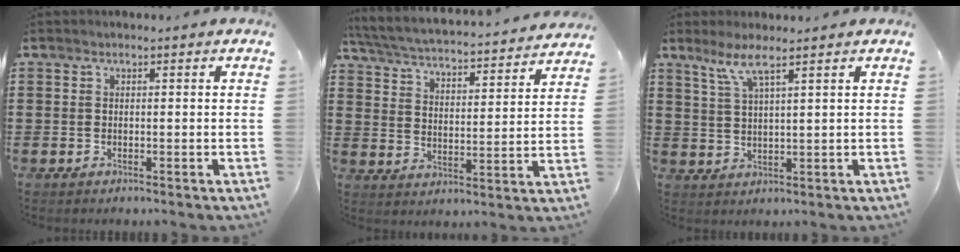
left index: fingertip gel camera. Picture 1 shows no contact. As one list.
[{"total": 4.0, "force": [3.9, -0.2, 1.1], "torque": [-0.044, -0.033, 0.057]}, {"total": 4.6, "force": [3.3, 0.3, 3.2], "torque": [-0.074, -0.002, 0.058]}]